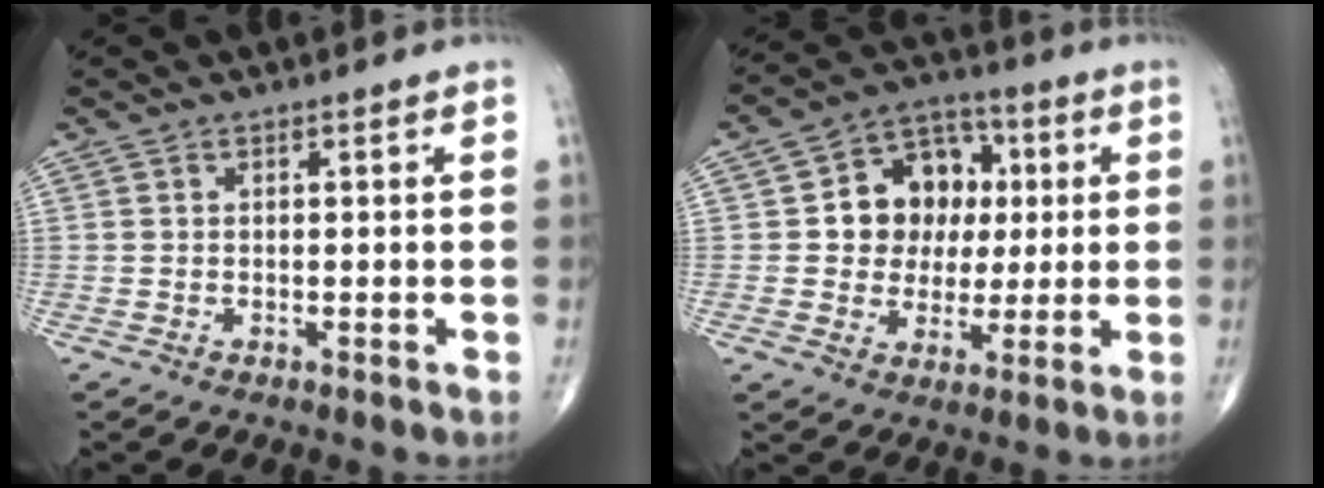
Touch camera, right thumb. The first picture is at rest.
{"total": 13.2, "force": [1.8, 10.9, 7.2], "torque": [-0.057, 0.016, 0.027]}